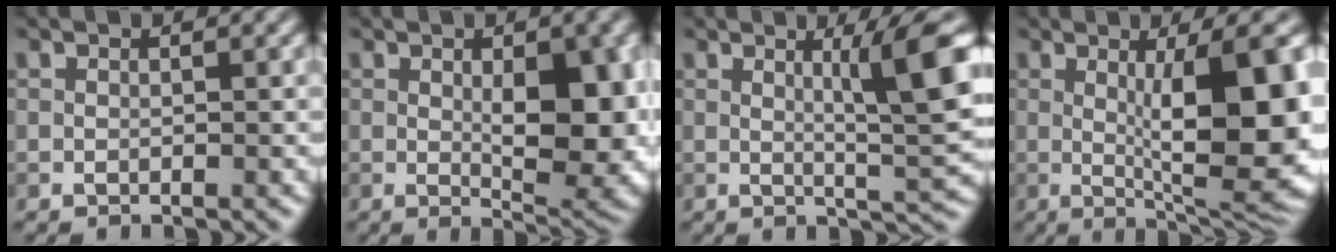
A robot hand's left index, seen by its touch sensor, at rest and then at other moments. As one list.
[{"total": 9.6, "force": [0.0, 4.1, 8.6], "torque": [-0.121, -0.013, 0.015]}, {"total": 6.8, "force": [1.6, 0.8, 6.5], "torque": [-0.090, -0.004, 0.029]}, {"total": 11.3, "force": [0.5, 3.0, 10.9], "torque": [-0.145, -0.010, 0.015]}]